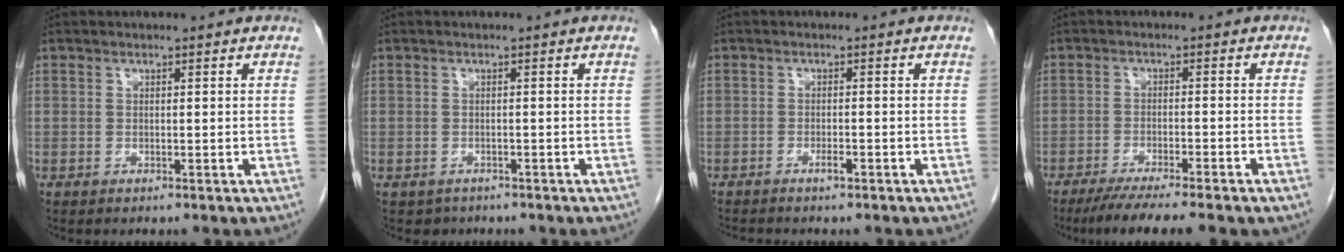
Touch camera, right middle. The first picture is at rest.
{"total": 1.9, "force": [-1.4, 1.2, 0.0], "torque": [-0.009, 0.002, -0.020]}
{"total": 1.8, "force": [-1.4, 0.1, 1.0], "torque": [-0.023, -0.002, -0.023]}
{"total": 9.6, "force": [-7.4, 0.4, 6.1], "torque": [-0.082, -0.018, -0.111]}